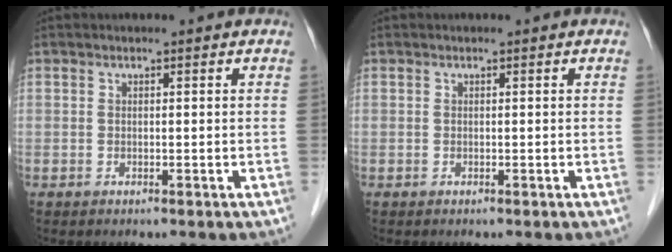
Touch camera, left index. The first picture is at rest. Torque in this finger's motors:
{"motor_torque": [0.04, -0.02, -0.02, 0.00]}